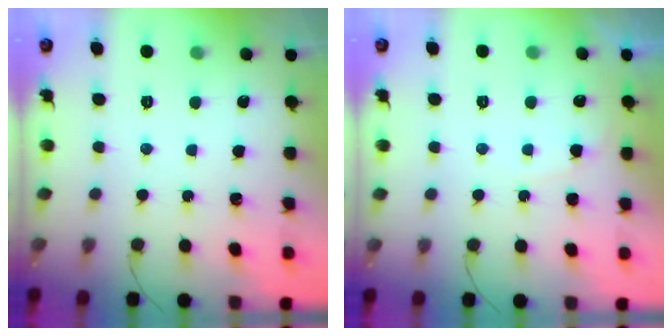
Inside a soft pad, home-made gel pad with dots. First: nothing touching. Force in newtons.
{"total": 4.2, "press": 4.2, "slide": 0.3}